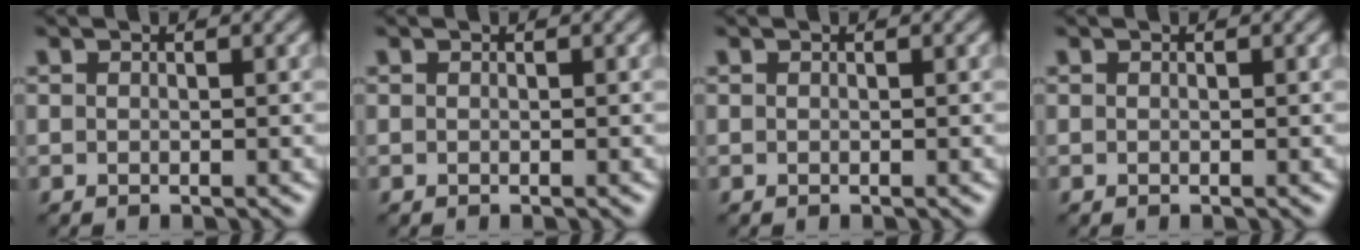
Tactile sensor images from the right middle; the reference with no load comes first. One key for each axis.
{"total": 0.0}
{"total": 0.0}
{"total": 0.0}